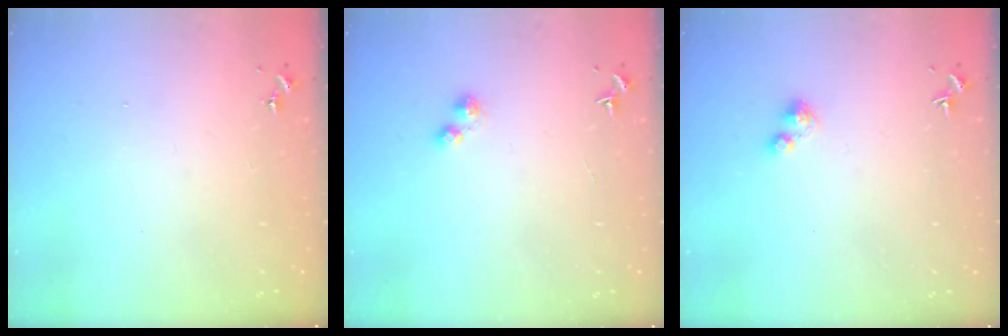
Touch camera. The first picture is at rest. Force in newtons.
{"total": 1.6, "press": 1.6, "slide": 0.2}
{"total": 2.7, "press": 2.7, "slide": 0.4}